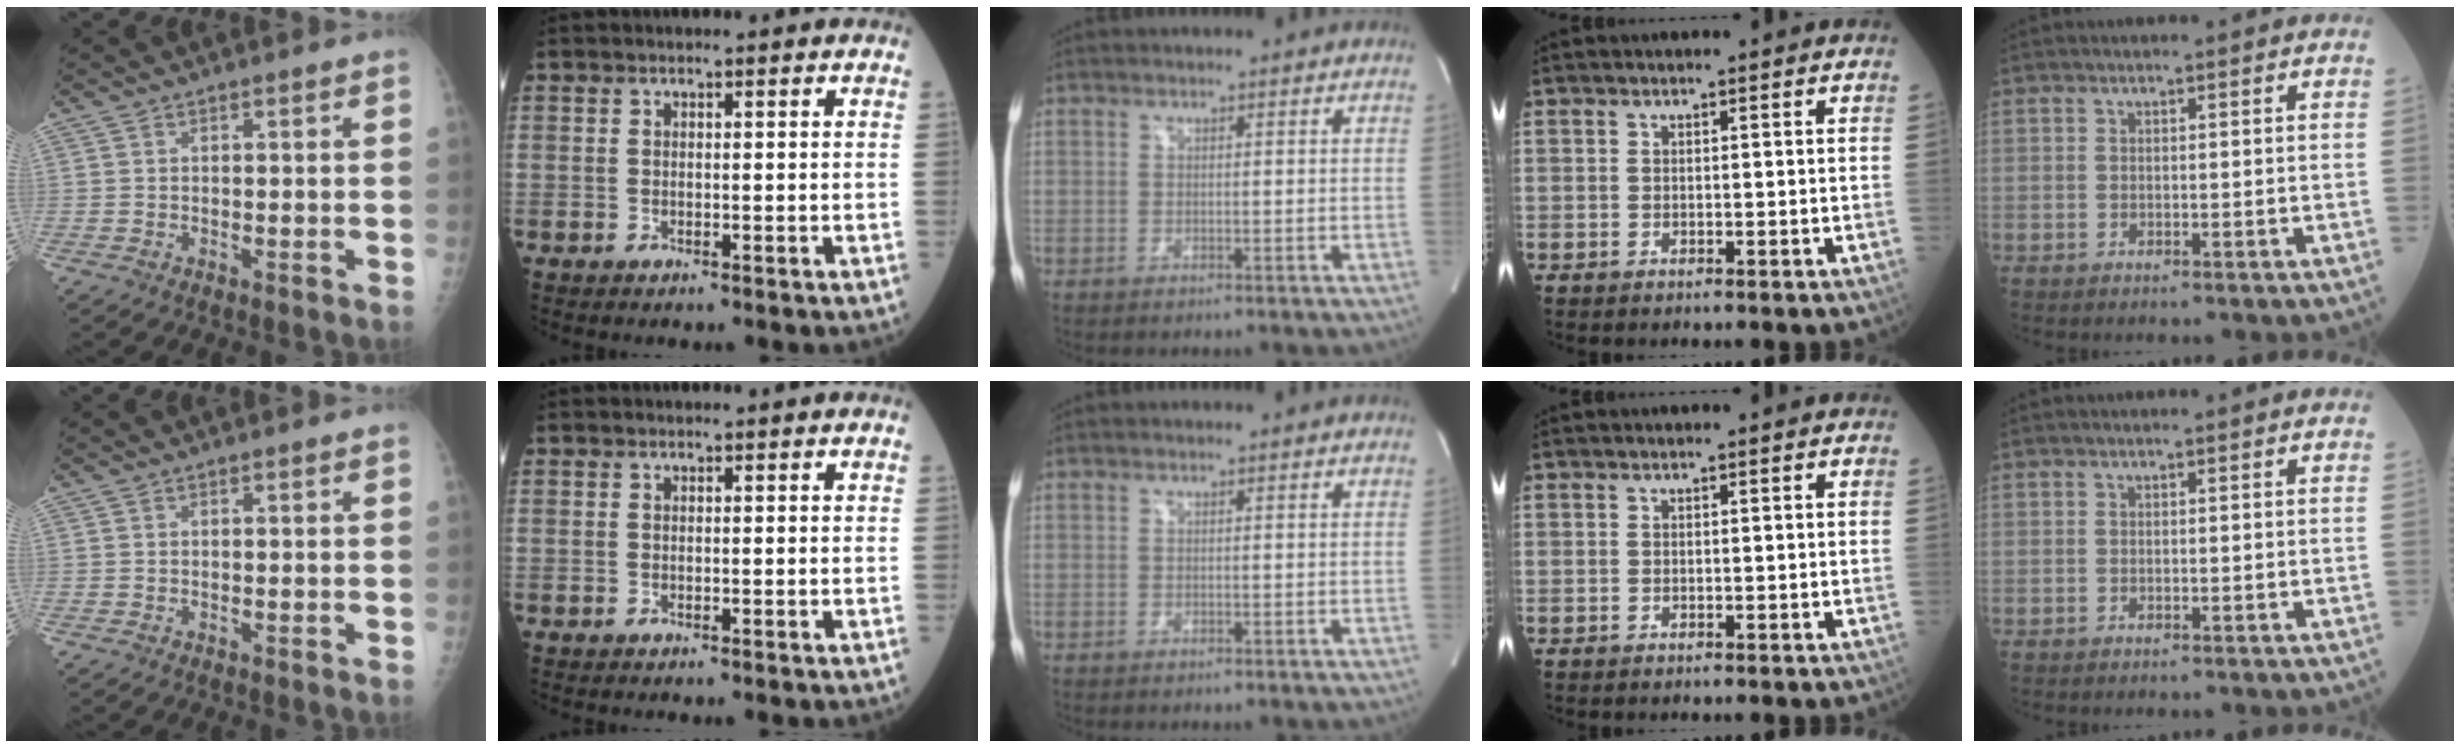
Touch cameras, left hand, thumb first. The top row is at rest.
{}